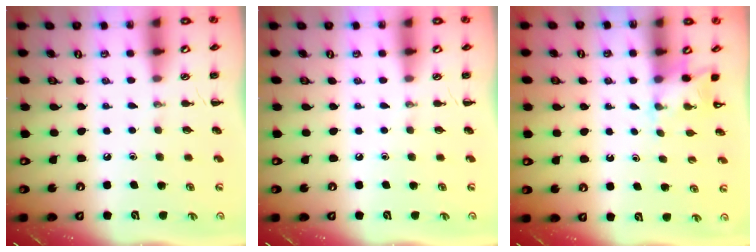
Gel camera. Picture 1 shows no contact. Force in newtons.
{"total": 0.0}
{"total": 3.1, "press": 3.0, "slide": 0.8}